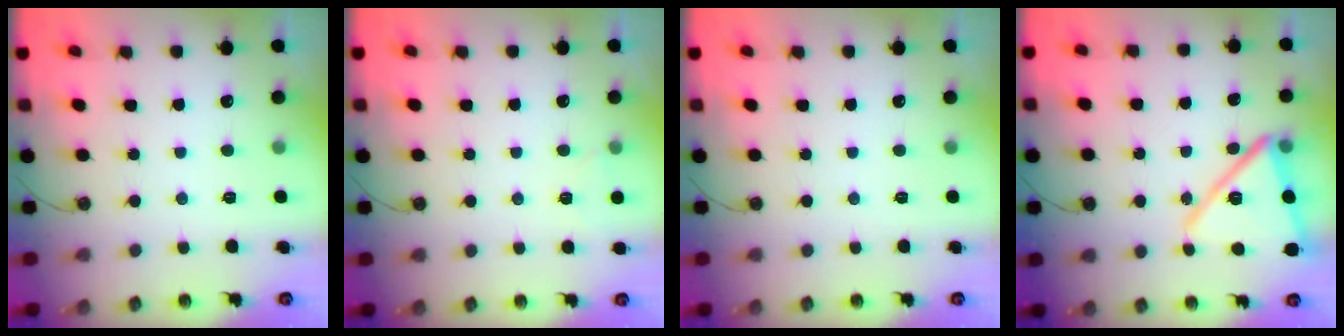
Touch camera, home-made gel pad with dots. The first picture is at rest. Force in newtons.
{"total": 4.7, "press": 2.5, "slide": 4.0}
{"total": 0.0}
{"total": 17.4, "press": 17.4, "slide": 1.3}